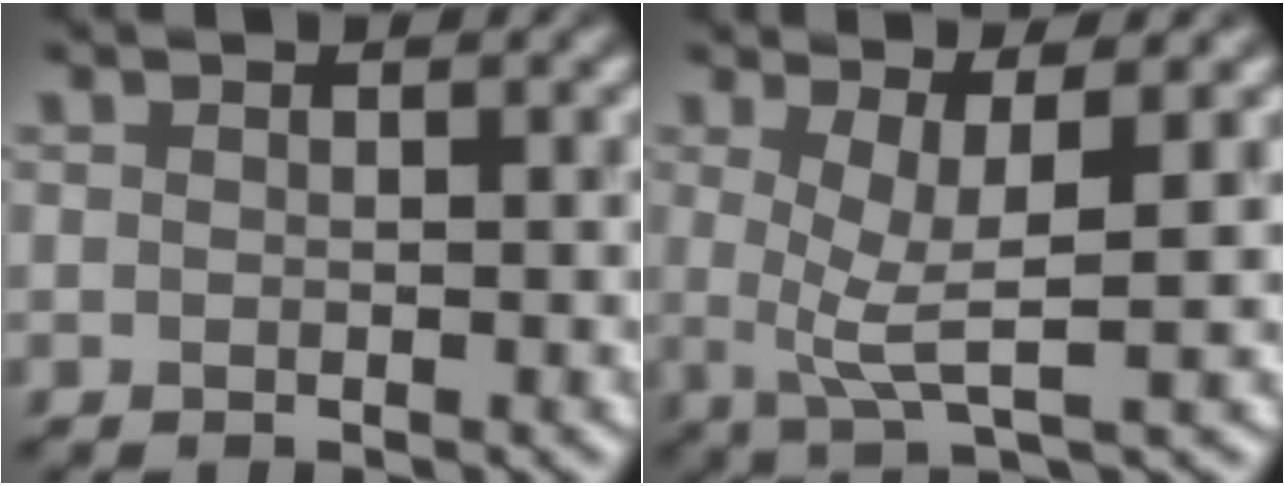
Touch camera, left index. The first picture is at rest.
{"total": 3.8, "force": [0.6, 0.7, 3.7], "torque": [-0.068, 0.002, 0.014]}